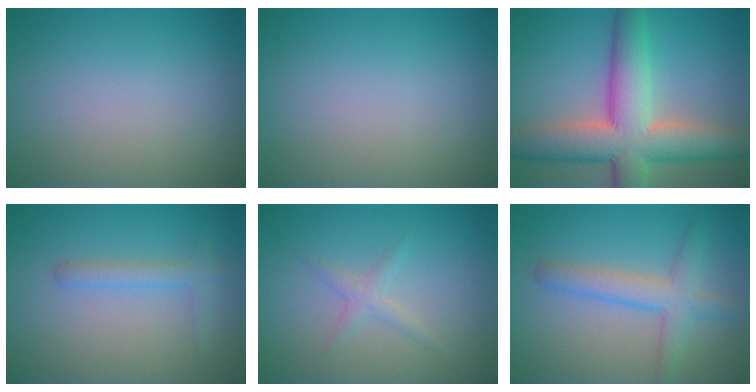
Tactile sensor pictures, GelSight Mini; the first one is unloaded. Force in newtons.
{"total": 0.0}
{"total": 9.9, "press": 9.9, "slide": 0.5}
{"total": 1.7, "press": 1.7, "slide": 0.1}
{"total": 1.8, "press": 1.8, "slide": 0.1}
{"total": 3.7, "press": 3.7, "slide": 0.1}